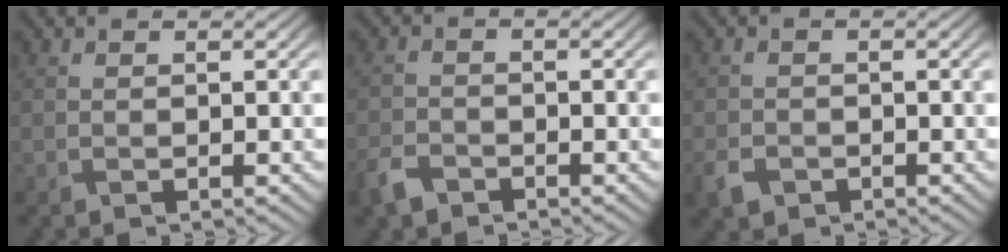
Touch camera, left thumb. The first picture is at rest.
{"total": 3.4, "force": [-2.5, 1.7, 1.4], "torque": [-0.035, -0.009, -0.063]}
{"total": 2.8, "force": [-1.7, 1.9, 1.2], "torque": [-0.033, -0.010, -0.039]}